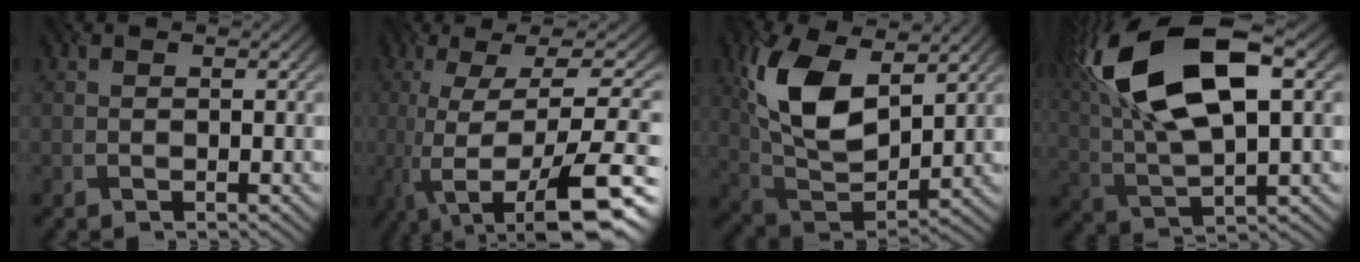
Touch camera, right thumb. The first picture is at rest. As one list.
[{"total": 14.5, "force": [-4.4, 4.5, 13.0], "torque": [-0.216, 0.014, -0.062]}, {"total": 11.4, "force": [4.3, 6.1, 8.6], "torque": [-0.214, 0.008, 0.092]}, {"total": 16.5, "force": [6.7, 7.1, 13.3], "torque": [-0.297, 0.031, 0.122]}]